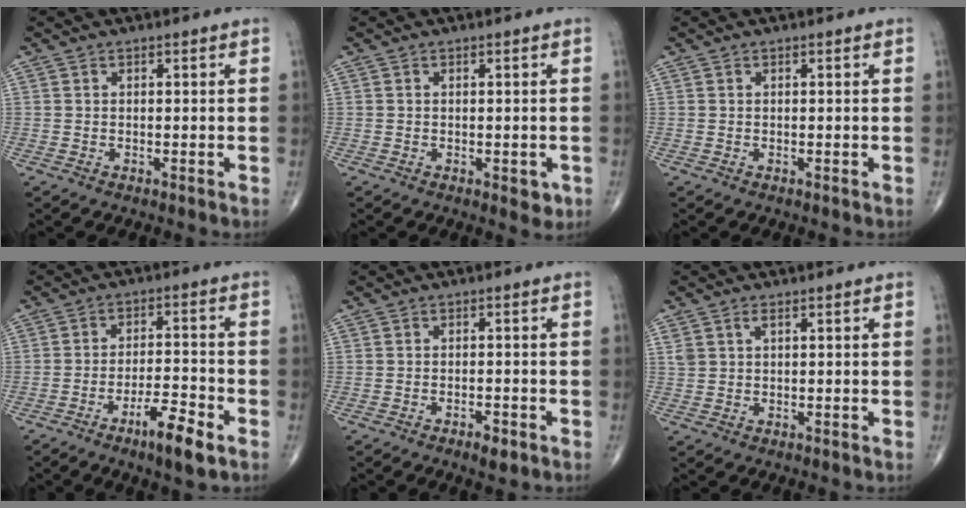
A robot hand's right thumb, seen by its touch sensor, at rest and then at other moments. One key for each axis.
{"total": 2.4, "fx": -0.7, "fy": 1.3, "fz": 1.9, "tx": -0.012, "ty": -0.002, "tz": -0.005}
{"total": 0.0}
{"total": 8.4, "fx": -4.8, "fy": 1.6, "fz": 6.7, "tx": -0.113, "ty": 0.022, "tz": -0.078}
{"total": 2.6, "fx": -1.6, "fy": 1.0, "fz": 1.8, "tx": -0.030, "ty": 0.005, "tz": -0.024}
{"total": 1.8, "fx": 0.9, "fy": 0.9, "fz": 1.3, "tx": -0.031, "ty": 0.007, "tz": 0.025}